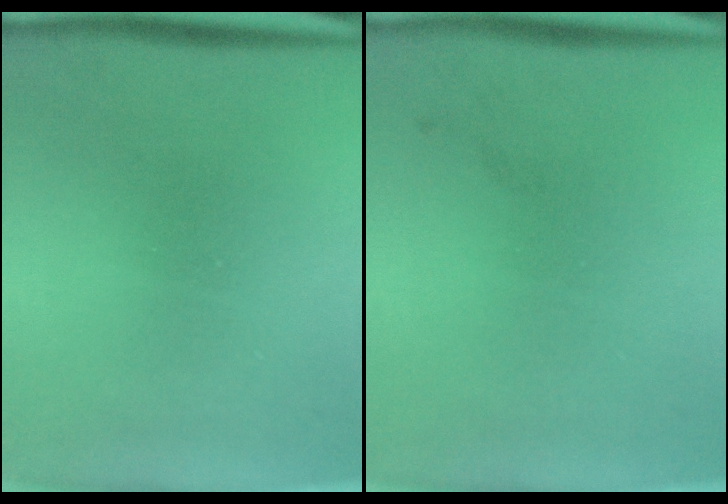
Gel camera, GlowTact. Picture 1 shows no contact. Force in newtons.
{"total": 1.1}